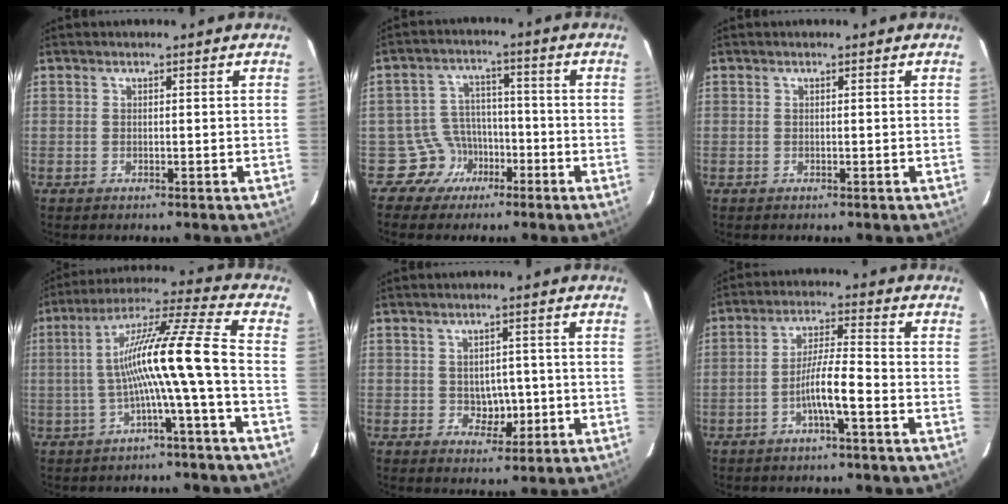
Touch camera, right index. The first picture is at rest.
{"total": 6.2, "force": [-3.1, 5.3, -0.7], "torque": [0.020, 0.019, -0.049]}
{"total": 0.0}
{"total": 12.2, "force": [-2.0, -1.5, 12.0], "torque": [-0.208, 0.031, -0.038]}
{"total": 4.0, "force": [-0.5, 3.0, 2.6], "torque": [-0.027, 0.004, 0.000]}
{"total": 6.5, "force": [-2.7, 0.2, 5.9], "torque": [-0.112, 0.010, -0.048]}